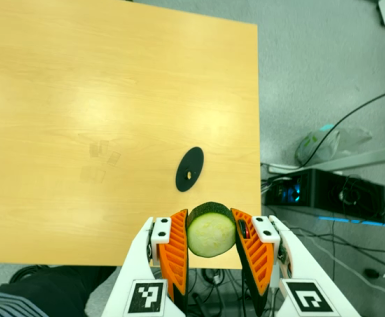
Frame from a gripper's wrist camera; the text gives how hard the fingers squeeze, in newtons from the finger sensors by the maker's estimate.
{"total": 11.6, "left": 10.8, "right": 12.3}